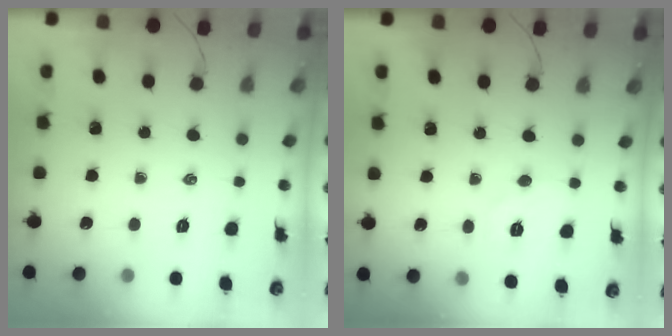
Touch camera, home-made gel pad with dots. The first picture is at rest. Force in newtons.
{"total": 5.7, "press": 5.6, "slide": 1.1}